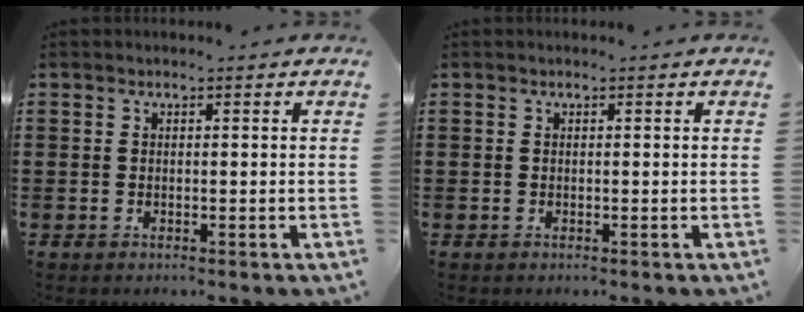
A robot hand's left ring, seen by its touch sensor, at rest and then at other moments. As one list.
[{"total": 0.0}]